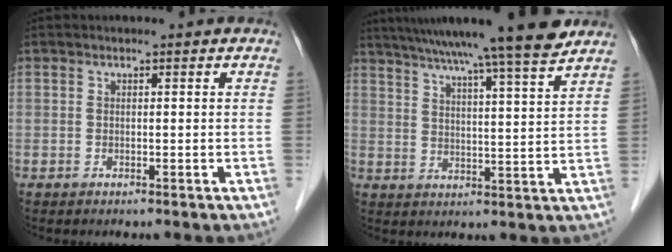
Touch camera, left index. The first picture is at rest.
{"total": 18.4, "force": [15.6, -0.7, 9.8], "torque": [-0.164, 0.008, 0.221]}